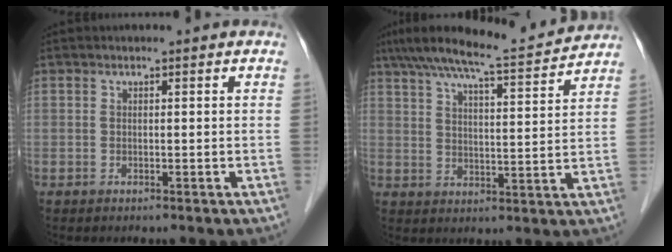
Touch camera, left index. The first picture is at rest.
{"total": 12.2, "force": [11.3, -0.3, 4.5], "torque": [-0.082, 0.013, 0.171]}